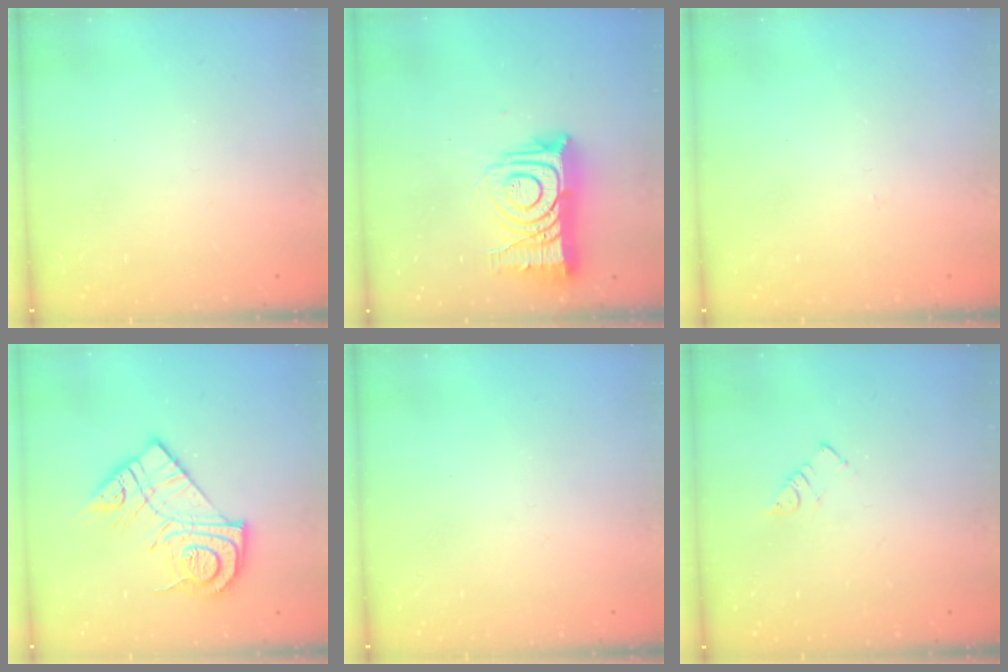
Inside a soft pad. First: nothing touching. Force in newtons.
{"total": 14.2, "press": 14.2, "slide": 1.2}
{"total": 2.8, "press": 2.8, "slide": 0.4}
{"total": 16.1, "press": 16.1, "slide": 1.5}
{"total": 0.0}
{"total": 2.5, "press": 2.5, "slide": 0.1}